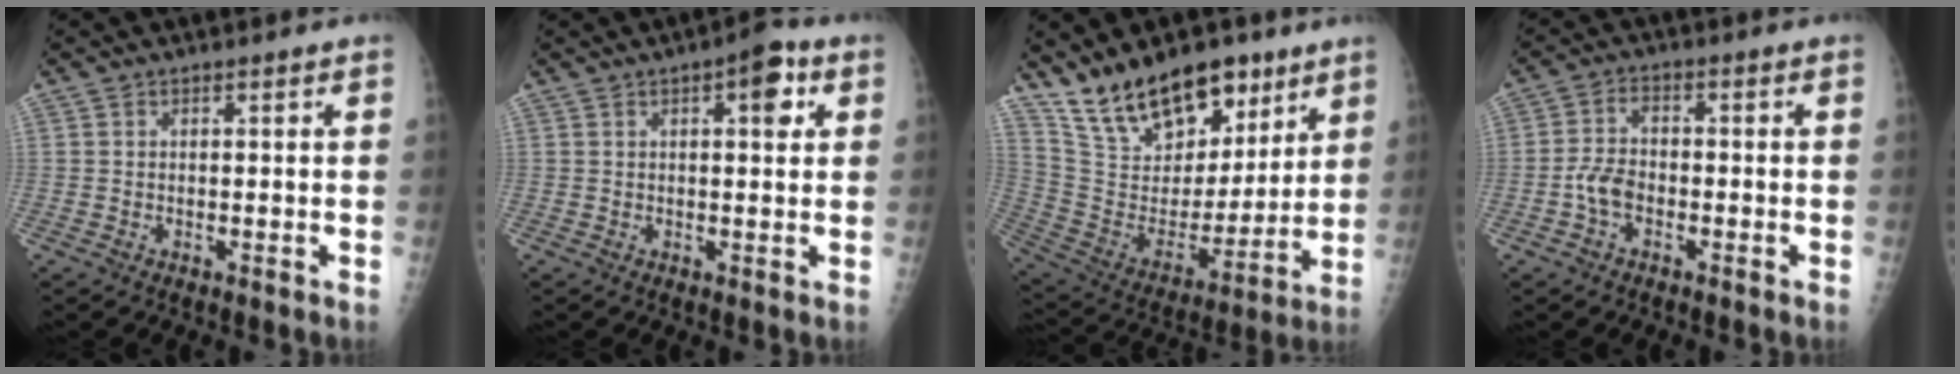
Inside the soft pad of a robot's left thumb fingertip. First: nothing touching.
{"total": 5.8, "force": [2.2, 2.2, 4.8], "torque": [-0.048, 0.000, 0.022]}
{"total": 20.2, "force": [14.2, 10.2, 10.0], "torque": [-0.125, -0.072, 0.257]}
{"total": 4.9, "force": [-1.8, 3.1, 3.4], "torque": [-0.065, 0.017, -0.040]}